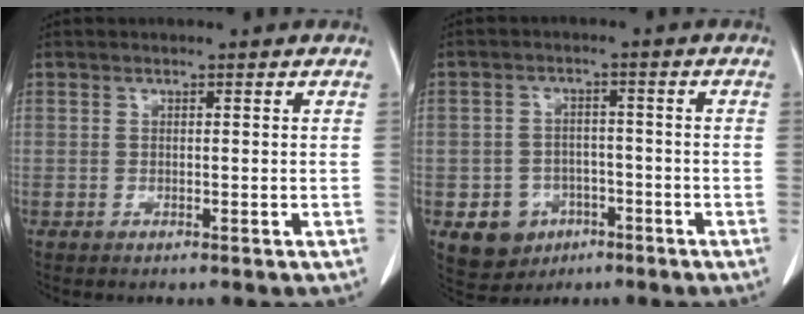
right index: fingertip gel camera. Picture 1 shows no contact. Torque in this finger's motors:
{"motor_torque": [-0.40, 0.23, -0.35, -0.16]}